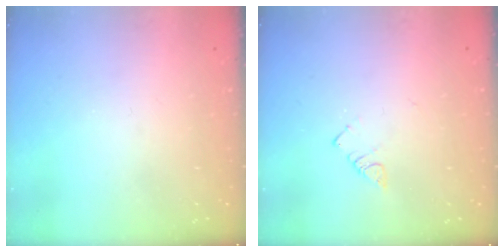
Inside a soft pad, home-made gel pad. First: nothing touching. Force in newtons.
{"total": 2.7, "press": 2.7, "slide": 0.4}